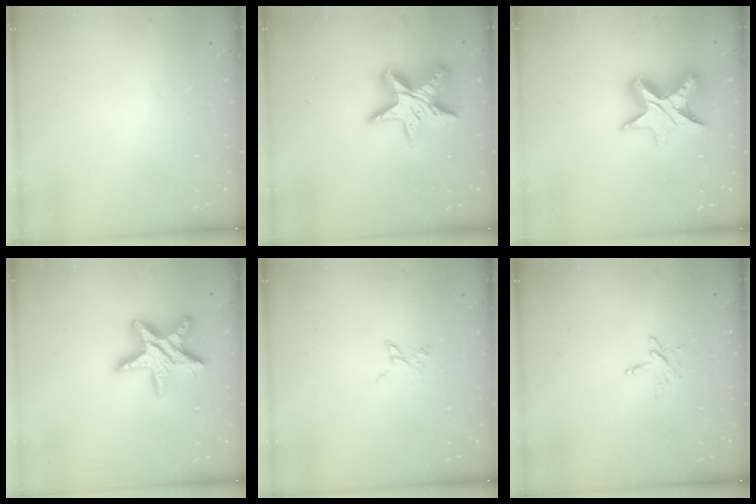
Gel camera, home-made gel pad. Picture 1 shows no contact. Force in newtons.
{"total": 15.8, "press": 15.7, "slide": 1.1}
{"total": 10.8, "press": 10.8, "slide": 0.7}
{"total": 16.2, "press": 16.1, "slide": 1.1}
{"total": 2.6, "press": 2.6, "slide": 0.4}
{"total": 4.0, "press": 4.0, "slide": 0.4}